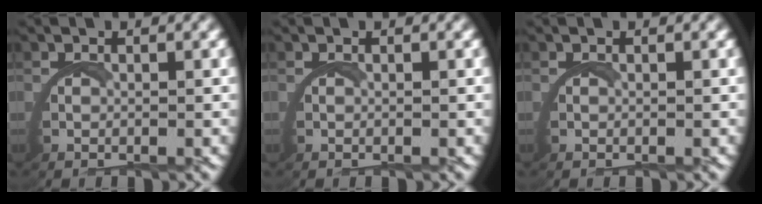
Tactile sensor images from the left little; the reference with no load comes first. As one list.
[{"total": 0.0}, {"total": 0.0}]